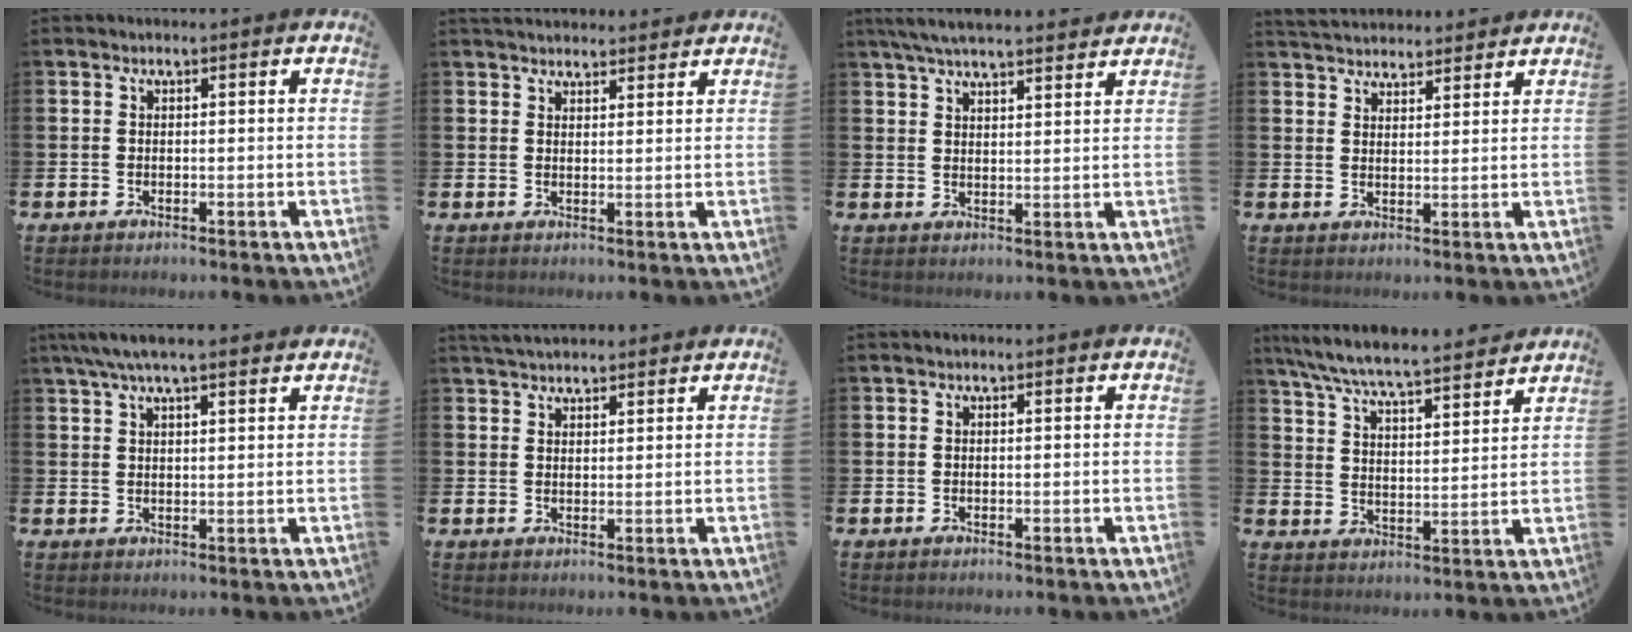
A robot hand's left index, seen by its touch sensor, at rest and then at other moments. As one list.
[{"total": 2.9, "force": [2.8, 0.6, 0.1], "torque": [0.006, -0.015, 0.049]}, {"total": 5.6, "force": [5.3, 0.7, 1.7], "torque": [-0.053, -0.013, 0.099]}, {"total": 4.1, "force": [4.0, 0.9, -0.3], "torque": [-0.003, -0.022, 0.073]}, {"total": 5.2, "force": [4.3, 0.9, 2.7], "torque": [-0.060, -0.003, 0.078]}, {"total": 3.5, "force": [3.4, 0.7, 0.6], "torque": [-0.017, -0.009, 0.063]}, {"total": 0.0}, {"total": 7.6, "force": [7.2, 0.3, 2.4], "torque": [-0.076, -0.049, 0.126]}]